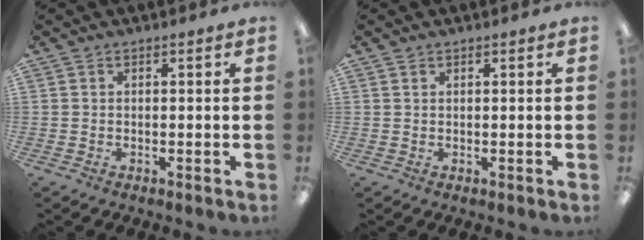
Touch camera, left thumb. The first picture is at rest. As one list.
[{"total": 0.8, "force": [0.5, 0.5, 0.4], "torque": [-0.009, 0.002, 0.009]}]